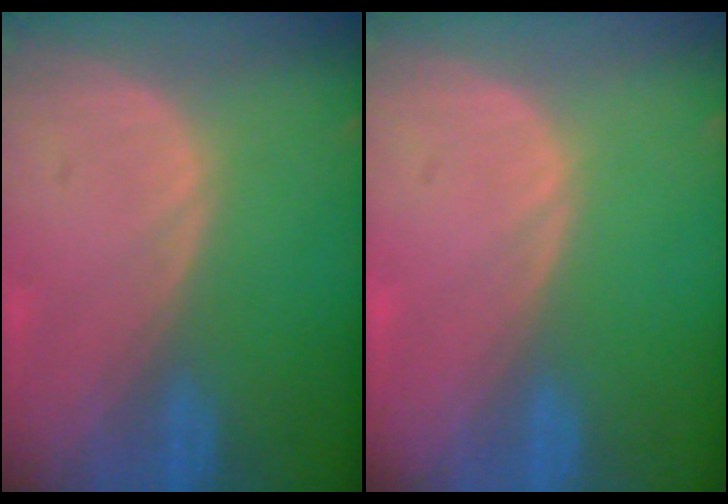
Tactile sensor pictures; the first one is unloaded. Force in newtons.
{"total": 0.0}